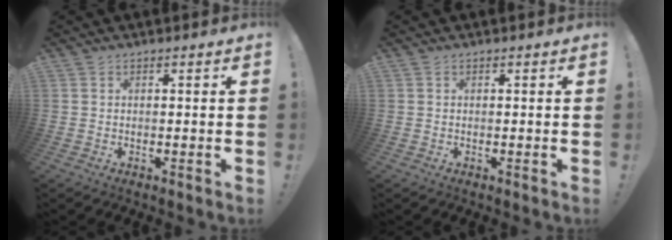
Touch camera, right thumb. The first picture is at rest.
{"total": 0.0}